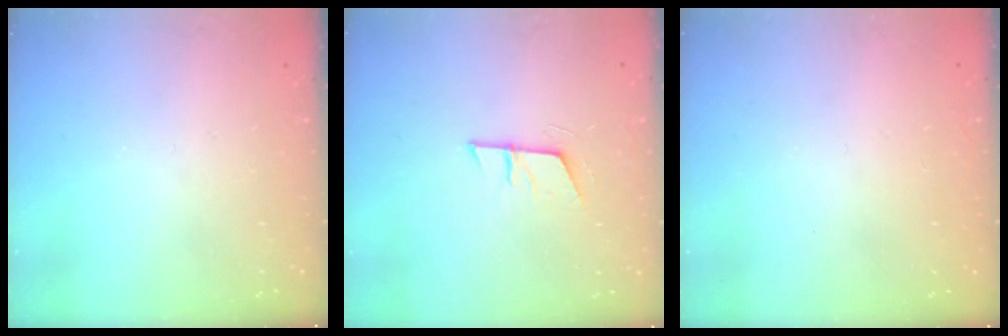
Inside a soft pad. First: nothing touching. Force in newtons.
{"total": 6.6, "press": 6.6, "slide": 0.4}
{"total": 1.6, "press": 1.6, "slide": 0.1}